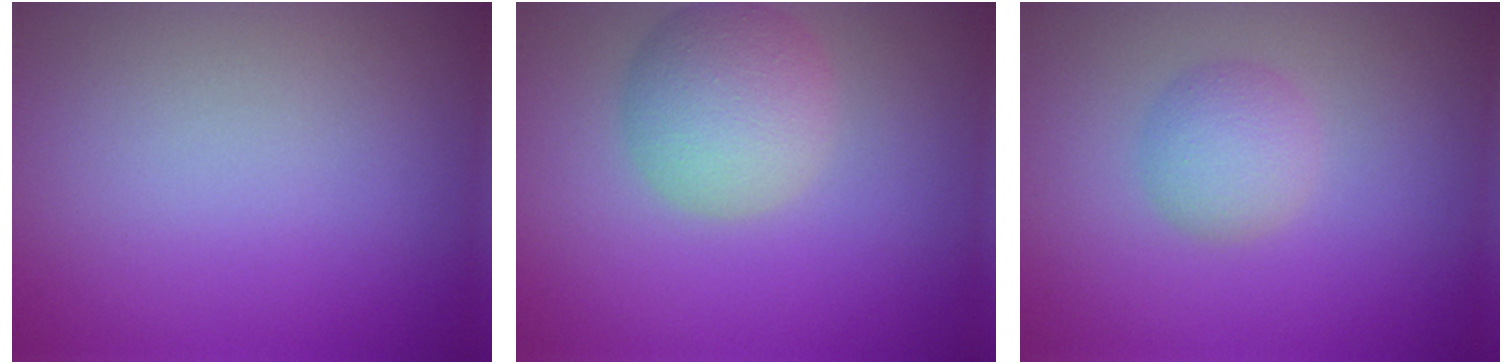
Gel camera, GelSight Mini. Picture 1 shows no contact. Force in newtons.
{"total": 4.6, "press": 4.6, "slide": 0.2}
{"total": 2.4, "press": 2.4, "slide": 0.1}